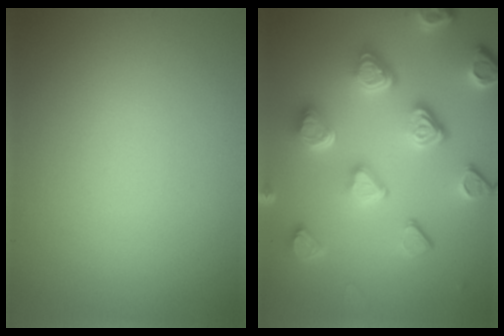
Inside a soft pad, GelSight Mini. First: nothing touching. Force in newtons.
{"total": 6.7, "press": 5.3, "slide": 4.2}